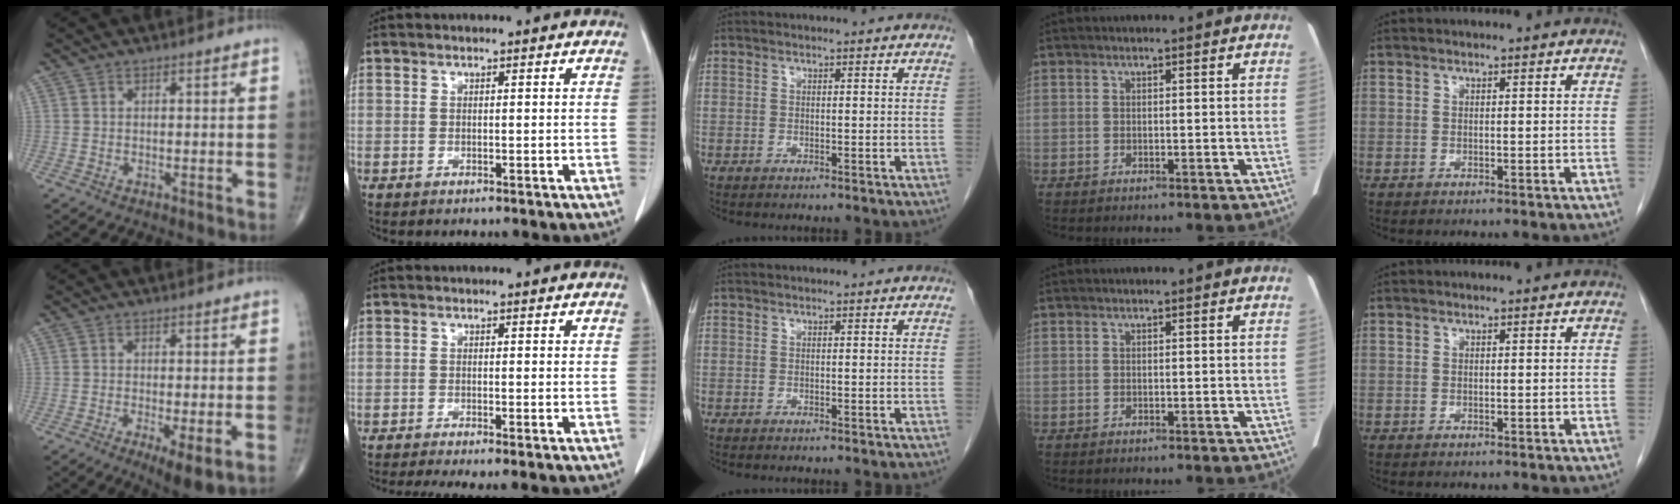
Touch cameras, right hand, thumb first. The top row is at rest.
{"thumb": {"total": 5.8, "force": [-2.0, 1.4, 5.2], "torque": [-0.087, -0.018, -0.031]}, "index": {"total": 3.2, "force": [-2.0, 0.5, 2.5], "torque": [-0.042, -0.009, -0.035]}}